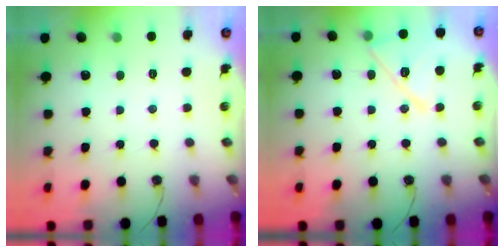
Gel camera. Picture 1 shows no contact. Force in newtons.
{"total": 15.0, "press": 14.9, "slide": 0.8}